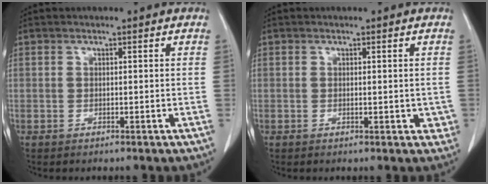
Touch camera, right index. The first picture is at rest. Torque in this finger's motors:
{"motor_torque": [0.12, 0.22, 0.07, 0.05]}